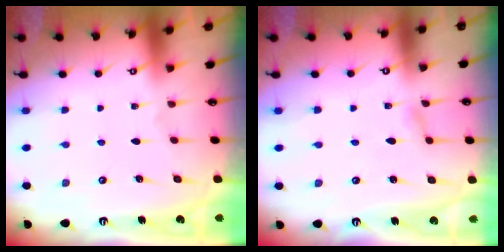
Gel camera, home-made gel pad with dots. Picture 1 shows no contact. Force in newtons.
{"total": 0.9, "press": 0.9, "slide": 0.1}